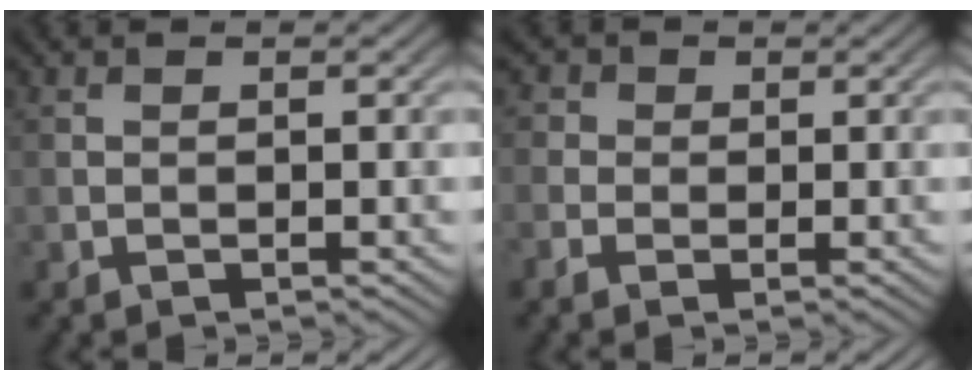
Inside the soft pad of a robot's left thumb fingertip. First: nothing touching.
{"total": 2.5, "force": [-0.1, 2.4, 0.6], "torque": [-0.022, 0.006, -0.006]}